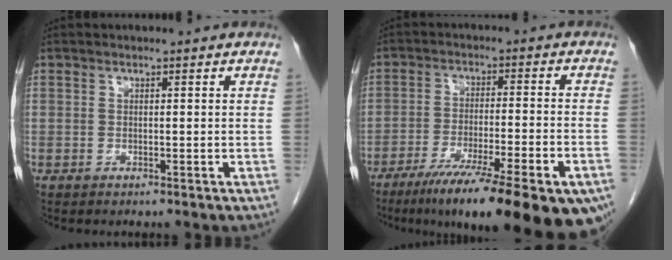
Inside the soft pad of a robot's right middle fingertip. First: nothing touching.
{"total": 23.2, "force": [-16.8, 2.5, 15.7], "torque": [-0.172, -0.040, -0.245]}